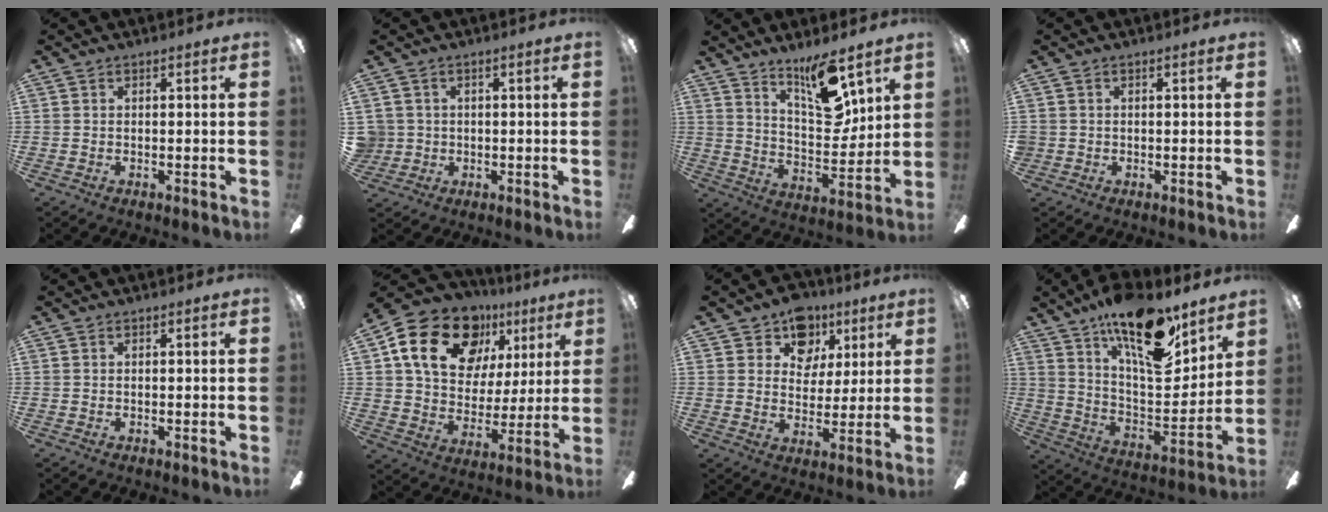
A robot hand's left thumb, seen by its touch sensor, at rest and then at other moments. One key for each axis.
{"total": 3.0, "fx": 0.5, "fy": 2.9, "fz": 0.2, "tx": -0.012, "ty": 0.007, "tz": 0.009}
{"total": 13.9, "fx": 9.8, "fy": 4.4, "fz": 8.8, "tx": -0.136, "ty": -0.061, "tz": 0.169}
{"total": 1.1, "fx": 0.1, "fy": 1.0, "fz": 0.1, "tx": -0.002, "ty": 0.005, "tz": -0.001}
{"total": 0.0}
{"total": 21.7, "fx": 11.1, "fy": 14.7, "fz": 11.5, "tx": -0.192, "ty": -0.036, "tz": 0.202}
{"total": 11.2, "fx": 6.7, "fy": 8.3, "fz": 3.4, "tx": -0.049, "ty": -0.036, "tz": 0.126}
{"total": 21.2, "fx": 14.5, "fy": 7.6, "fz": 13.4, "tx": -0.215, "ty": -0.095, "tz": 0.247}